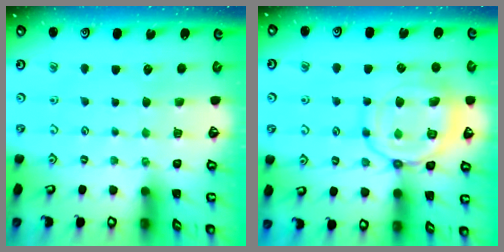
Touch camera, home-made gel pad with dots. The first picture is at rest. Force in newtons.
{"total": 15.2, "press": 15.1, "slide": 1.4}